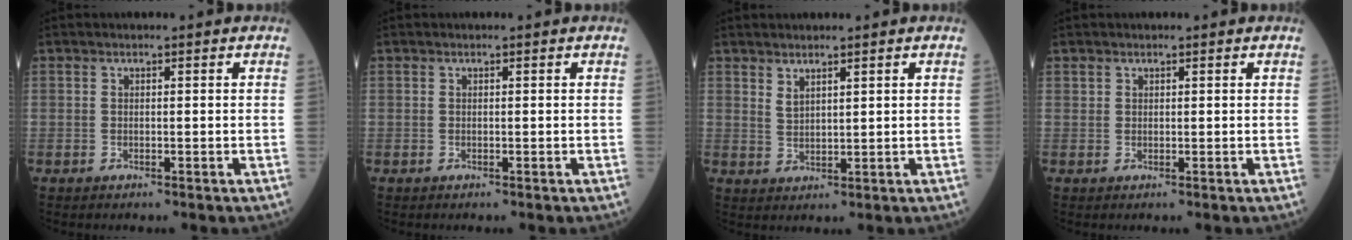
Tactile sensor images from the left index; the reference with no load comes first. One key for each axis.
{"total": 0.0}
{"total": 2.4, "fx": 1.8, "fy": 0.6, "fz": 1.4, "tx": -0.036, "ty": -0.004, "tz": 0.044}
{"total": 0.7, "fx": 0.6, "fy": 0.5, "fz": 0.0, "tx": 0.001, "ty": 0.000, "tz": 0.009}